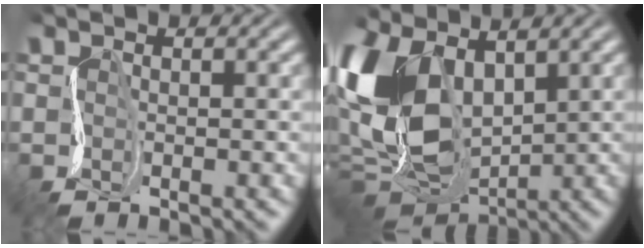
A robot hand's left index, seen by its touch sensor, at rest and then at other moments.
{"total": 12.5, "force": [1.9, 8.2, 9.3], "torque": [-0.244, -0.012, 0.031]}